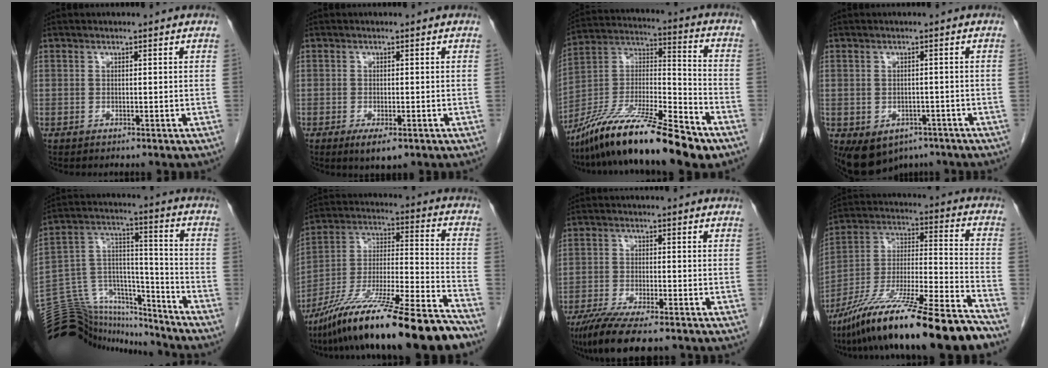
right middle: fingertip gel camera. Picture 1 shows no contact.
{"total": 3.6, "force": [-2.0, 1.0, 2.9], "torque": [-0.045, -0.006, -0.026]}
{"total": 20.1, "force": [-15.1, 2.3, 13.1], "torque": [-0.244, -0.015, -0.271]}
{"total": 7.9, "force": [-4.9, 5.4, 3.2], "torque": [-0.050, 0.009, -0.062]}
{"total": 22.9, "force": [-21.6, 6.2, 4.5], "torque": [-0.115, 0.051, -0.340]}
{"total": 23.8, "force": [-18.8, 0.5, 14.7], "torque": [-0.228, -0.022, -0.326]}
{"total": 10.5, "force": [-8.2, 1.6, 6.4], "torque": [-0.101, -0.022, -0.130]}
{"total": 23.0, "force": [-18.0, 0.3, 14.4], "torque": [-0.233, -0.025, -0.314]}